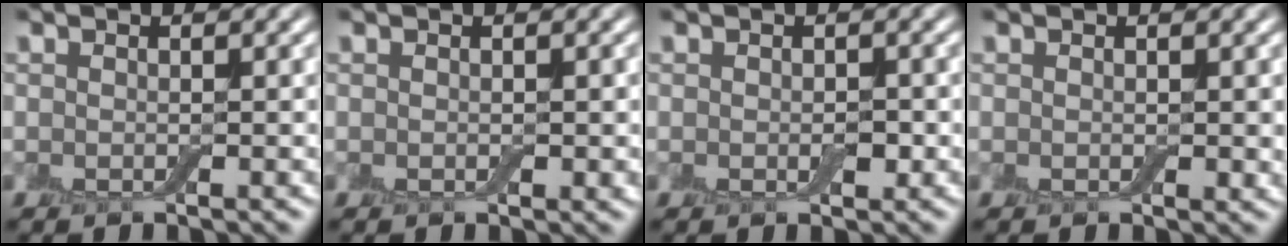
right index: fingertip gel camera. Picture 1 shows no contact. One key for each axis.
{"total": 0.7, "fx": 0.0, "fy": 0.5, "fz": 0.6, "tx": -0.008, "ty": -0.001, "tz": 0.000}
{"total": 1.1, "fx": -0.2, "fy": 0.7, "fz": 0.8, "tx": -0.011, "ty": -0.003, "tz": -0.002}
{"total": 0.8, "fx": 0.2, "fy": 0.5, "fz": 0.6, "tx": -0.005, "ty": -0.001, "tz": 0.003}